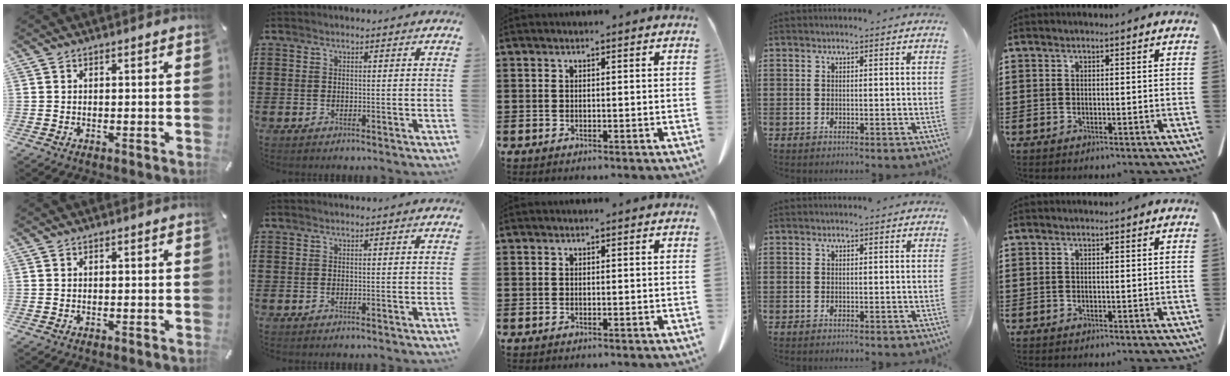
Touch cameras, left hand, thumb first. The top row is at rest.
{}